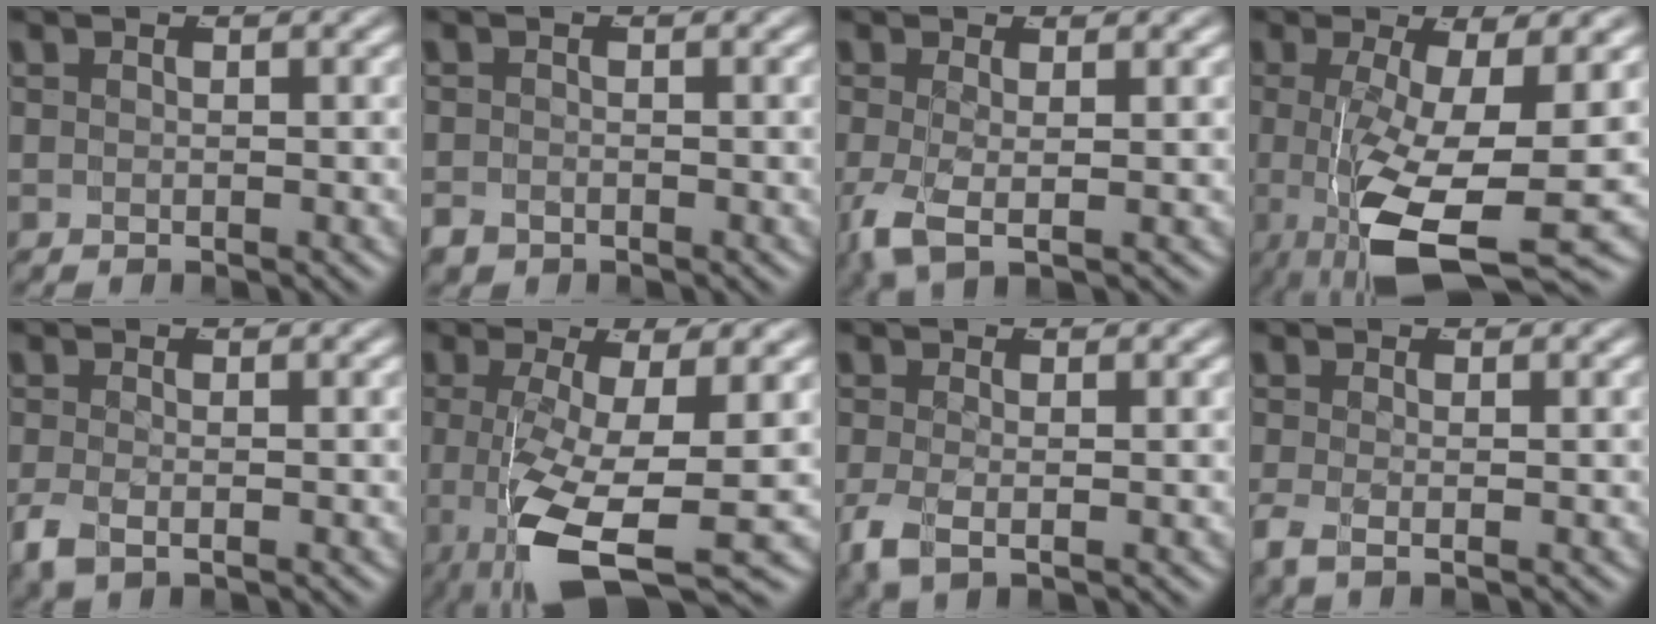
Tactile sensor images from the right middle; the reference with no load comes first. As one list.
[{"total": 1.5, "force": [-1.3, 0.7, 0.3], "torque": [-0.004, -0.015, -0.017]}, {"total": 3.1, "force": [-1.3, 0.9, 2.7], "torque": [-0.069, -0.023, -0.008]}, {"total": 10.1, "force": [-3.8, 3.1, 8.8], "torque": [-0.164, -0.045, -0.034]}, {"total": 2.0, "force": [-1.2, 0.8, 1.4], "torque": [-0.043, -0.016, -0.012]}, {"total": 9.2, "force": [-4.3, 2.6, 7.7], "torque": [-0.150, -0.045, -0.040]}, {"total": 2.3, "force": [-1.2, 0.7, 1.8], "torque": [-0.052, -0.017, -0.010]}, {"total": 1.7, "force": [-1.0, 0.3, 1.4], "torque": [-0.045, -0.017, -0.010]}]